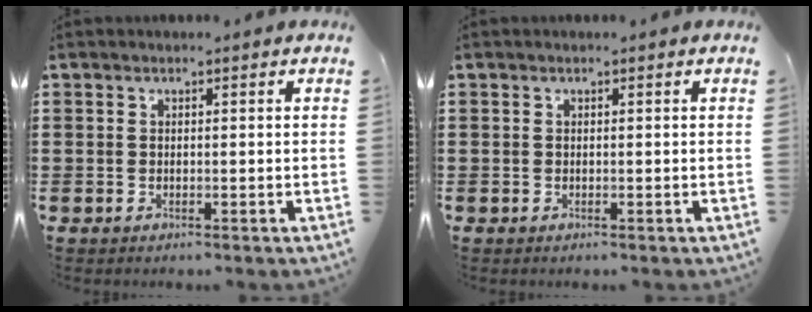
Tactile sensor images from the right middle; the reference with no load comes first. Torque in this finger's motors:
{"motor_torque": [-0.15, 0.12, -0.07, -0.01]}